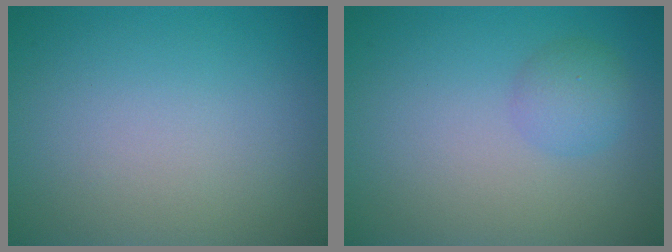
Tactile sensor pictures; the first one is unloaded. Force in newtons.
{"total": 2.1, "press": 2.1, "slide": 0.1}